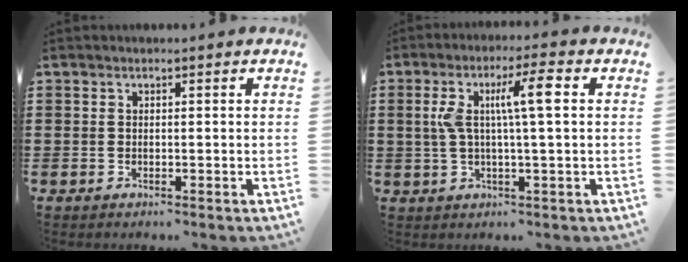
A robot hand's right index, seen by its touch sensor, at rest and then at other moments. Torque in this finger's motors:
{"motor_torque": [0.75, -0.07, 0.30, 0.08]}